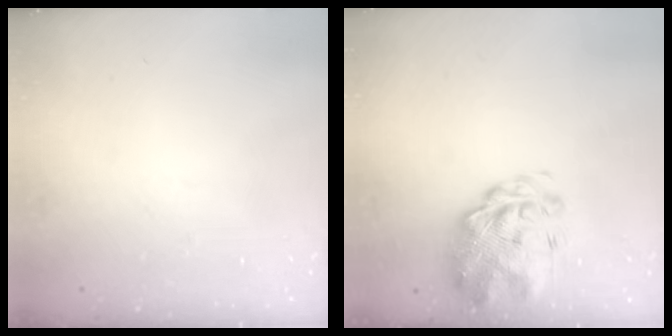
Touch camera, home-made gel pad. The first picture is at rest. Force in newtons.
{"total": 3.3, "press": 2.9, "slide": 1.6}